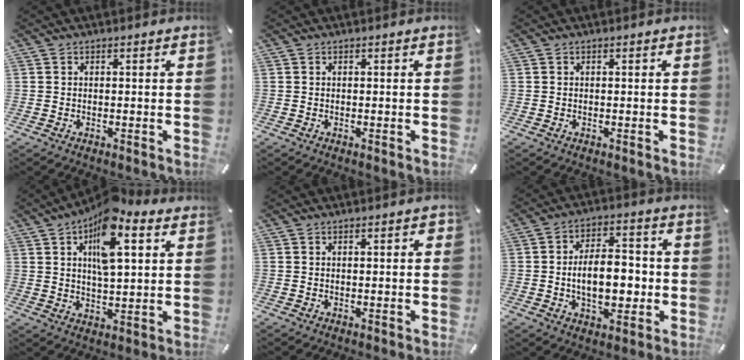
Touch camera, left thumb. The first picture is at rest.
{"total": 0.0}
{"total": 0.0}
{"total": 14.6, "force": [6.8, 6.5, 11.1], "torque": [-0.166, -0.019, 0.112]}
{"total": 1.4, "force": [0.2, 0.4, 1.3], "torque": [-0.025, 0.003, 0.001]}
{"total": 11.8, "force": [-1.6, 7.1, 9.3], "torque": [-0.131, 0.003, -0.031]}